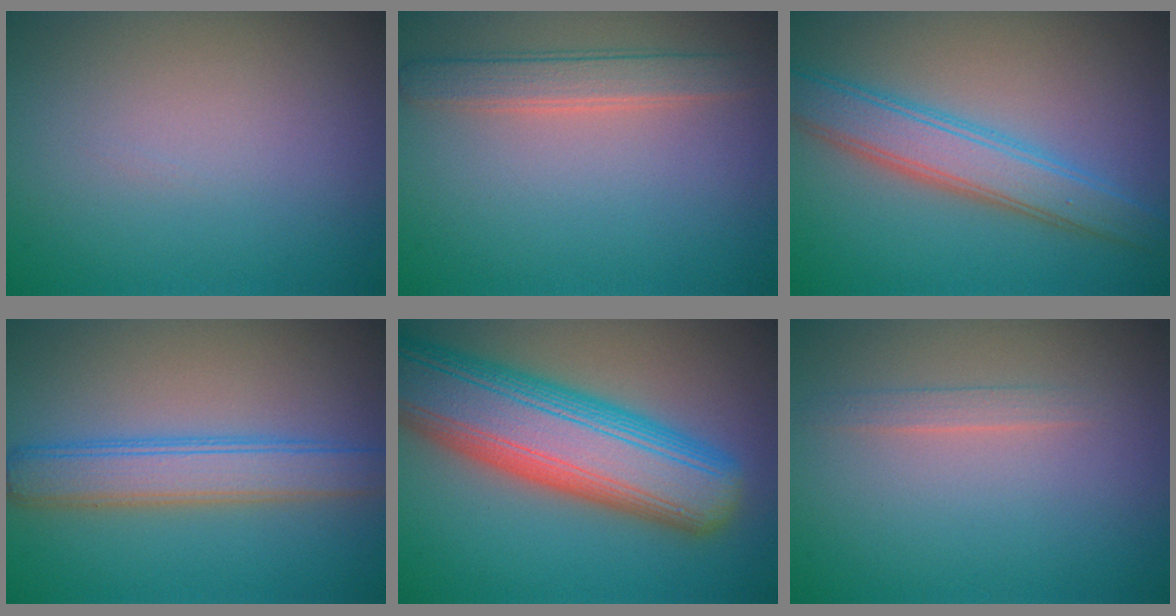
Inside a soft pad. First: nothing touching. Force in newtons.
{"total": 2.6, "press": 2.6, "slide": 0.1}
{"total": 4.2, "press": 4.2, "slide": 0.5}
{"total": 4.3, "press": 4.3, "slide": 0.2}
{"total": 12.5, "press": 12.4, "slide": 0.7}
{"total": 1.1, "press": 1.1, "slide": 0.1}